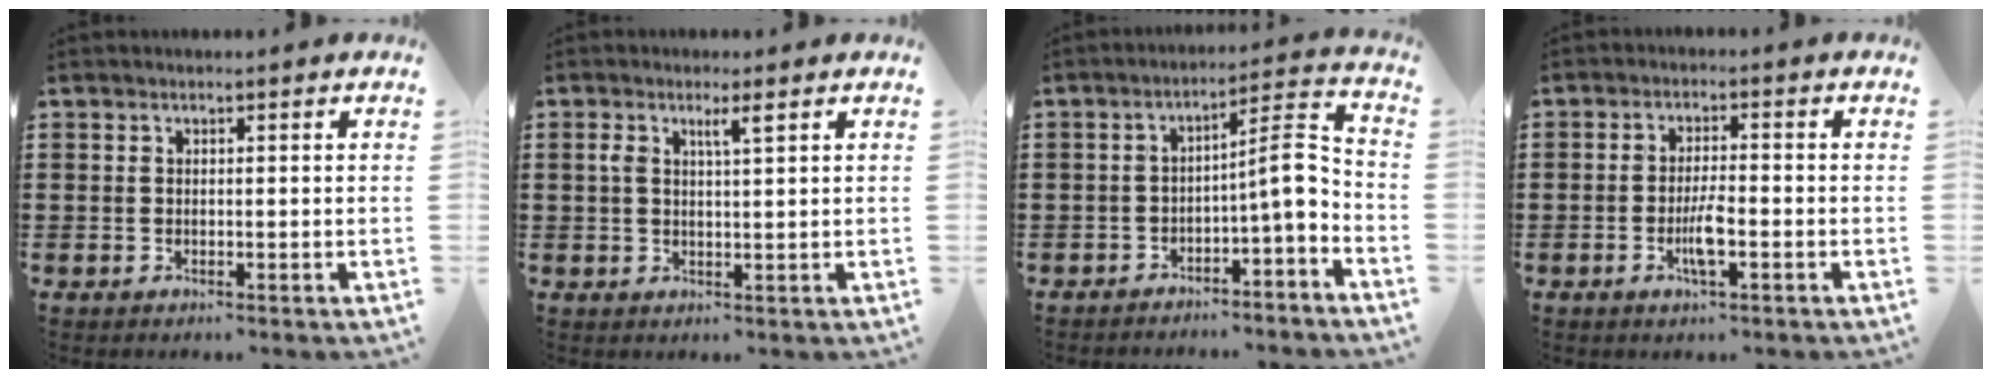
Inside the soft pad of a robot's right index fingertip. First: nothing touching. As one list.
[{"total": 2.8, "force": [1.2, 0.6, 2.4], "torque": [-0.050, 0.004, 0.019]}, {"total": 6.7, "force": [-2.0, 1.3, 6.3], "torque": [-0.098, -0.004, -0.045]}, {"total": 4.0, "force": [-1.5, 0.7, 3.7], "torque": [-0.076, -0.004, -0.031]}]